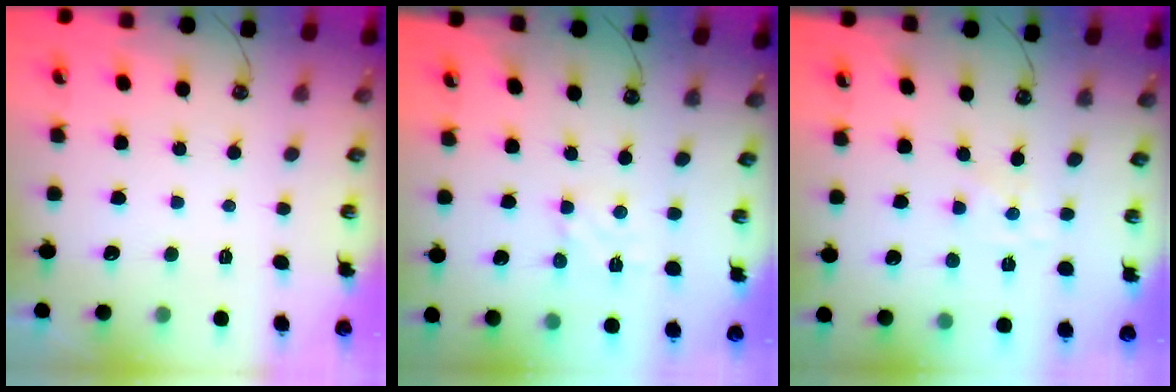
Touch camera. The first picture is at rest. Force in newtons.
{"total": 2.8, "press": 2.7, "slide": 0.4}
{"total": 1.5, "press": 1.5, "slide": 0.2}